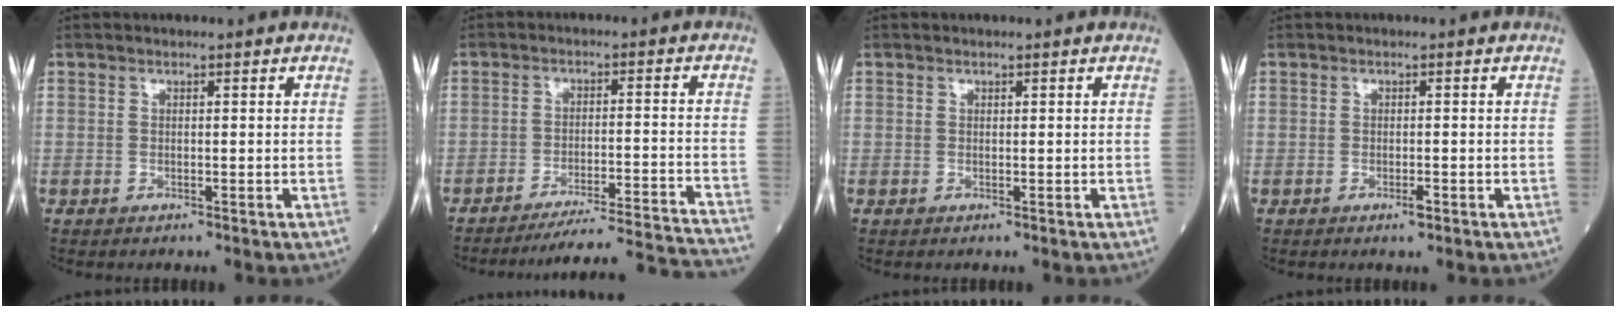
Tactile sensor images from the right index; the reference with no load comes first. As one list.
[{"total": 19.2, "force": [-18.6, -2.5, 4.2], "torque": [-0.028, -0.021, -0.248]}, {"total": 0.0}, {"total": 1.1, "force": [-0.6, 0.2, 0.9], "torque": [-0.014, -0.002, -0.010]}]